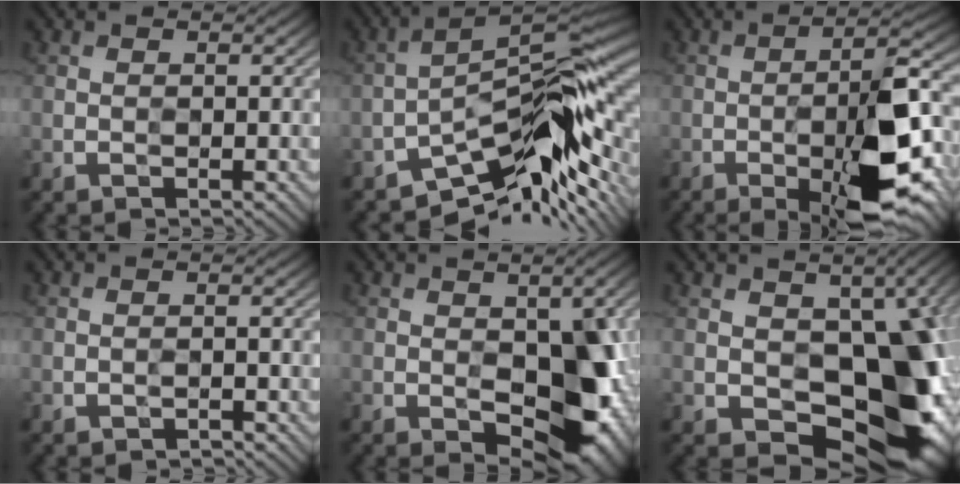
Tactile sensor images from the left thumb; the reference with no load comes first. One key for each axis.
{"total": 12.0, "fx": -7.5, "fy": 3.4, "fz": 8.7, "tx": -0.129, "ty": 0.008, "tz": -0.131}
{"total": 12.1, "fx": -5.4, "fy": 2.9, "fz": 10.4, "tx": -0.154, "ty": 0.007, "tz": -0.086}
{"total": 1.1, "fx": -0.7, "fy": -0.4, "fz": -0.8, "tx": 0.016, "ty": 0.004, "tz": -0.009}
{"total": 11.2, "fx": -2.8, "fy": 6.2, "fz": 8.9, "tx": -0.113, "ty": -0.007, "tz": -0.038}
{"total": 14.0, "fx": -2.1, "fy": 9.2, "fz": 10.4, "tx": -0.120, "ty": -0.019, "tz": -0.023}